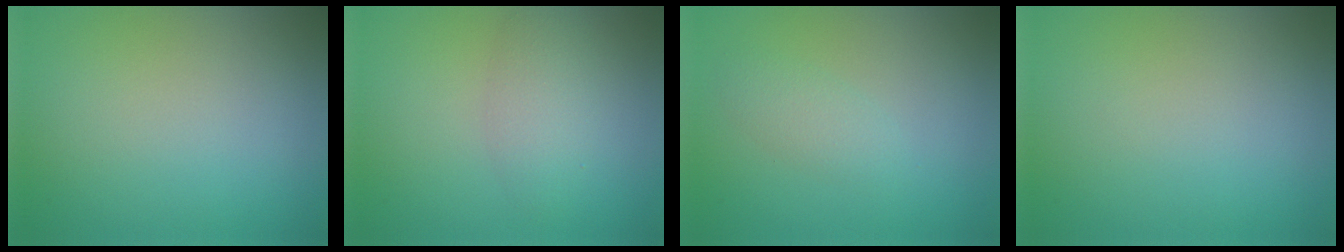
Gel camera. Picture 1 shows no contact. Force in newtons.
{"total": 2.4, "press": 2.4, "slide": 0.0}
{"total": 1.6, "press": 1.6, "slide": 0.1}
{"total": 0.0}